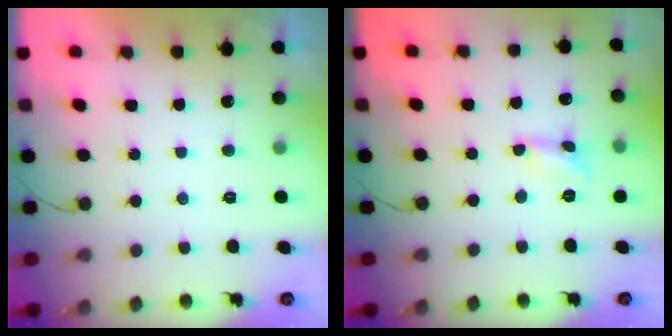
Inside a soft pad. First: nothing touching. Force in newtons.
{"total": 2.0, "press": 2.0, "slide": 0.2}